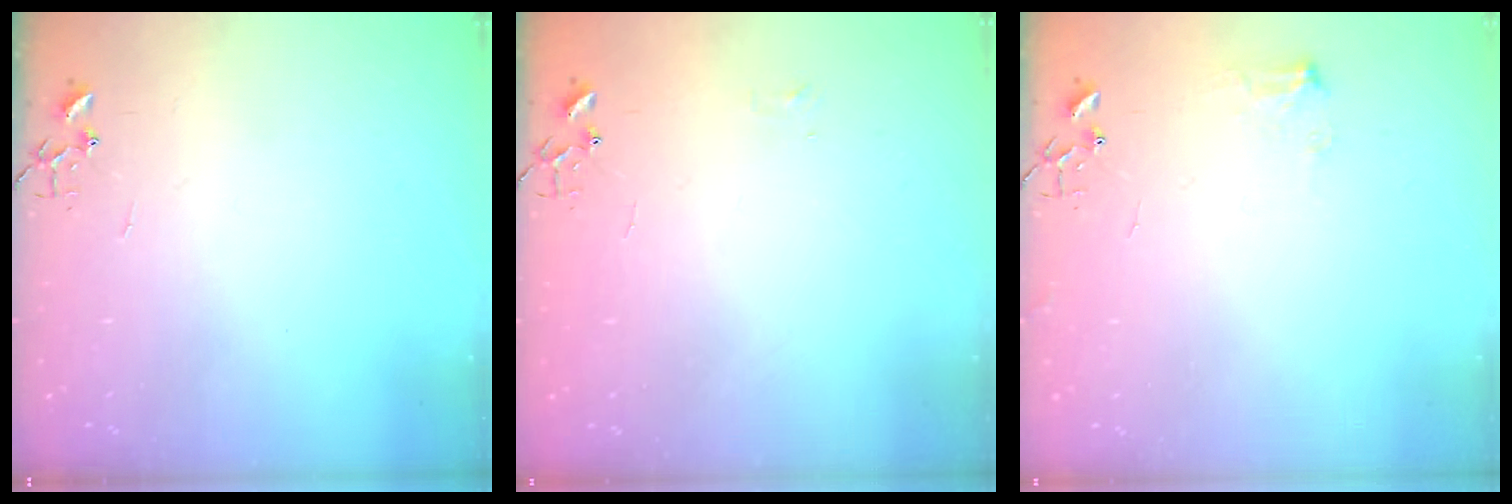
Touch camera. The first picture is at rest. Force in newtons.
{"total": 3.8, "press": 3.8, "slide": 0.6}
{"total": 6.8, "press": 6.8, "slide": 0.8}